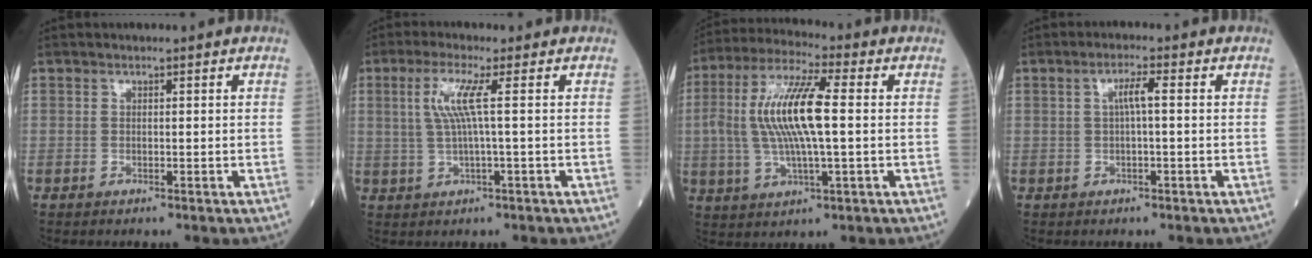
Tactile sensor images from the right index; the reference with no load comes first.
{"total": 5.0, "force": [1.0, -0.5, 4.9], "torque": [-0.108, 0.008, 0.024]}
{"total": 12.9, "force": [0.6, 2.3, 12.6], "torque": [-0.262, 0.013, 0.008]}
{"total": 2.7, "force": [0.3, 0.1, 2.7], "torque": [-0.050, 0.005, 0.005]}